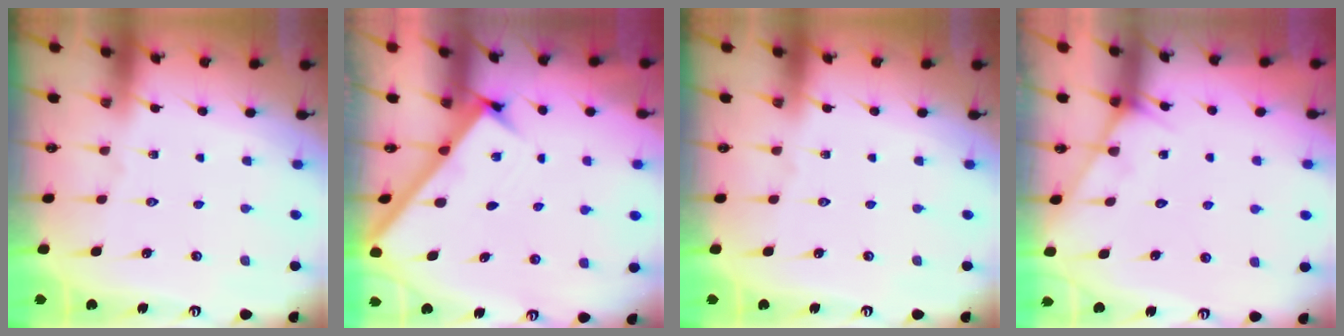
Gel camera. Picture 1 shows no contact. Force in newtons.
{"total": 2.6, "press": 2.6, "slide": 0.3}
{"total": 0.0}
{"total": 5.2, "press": 5.2, "slide": 0.5}